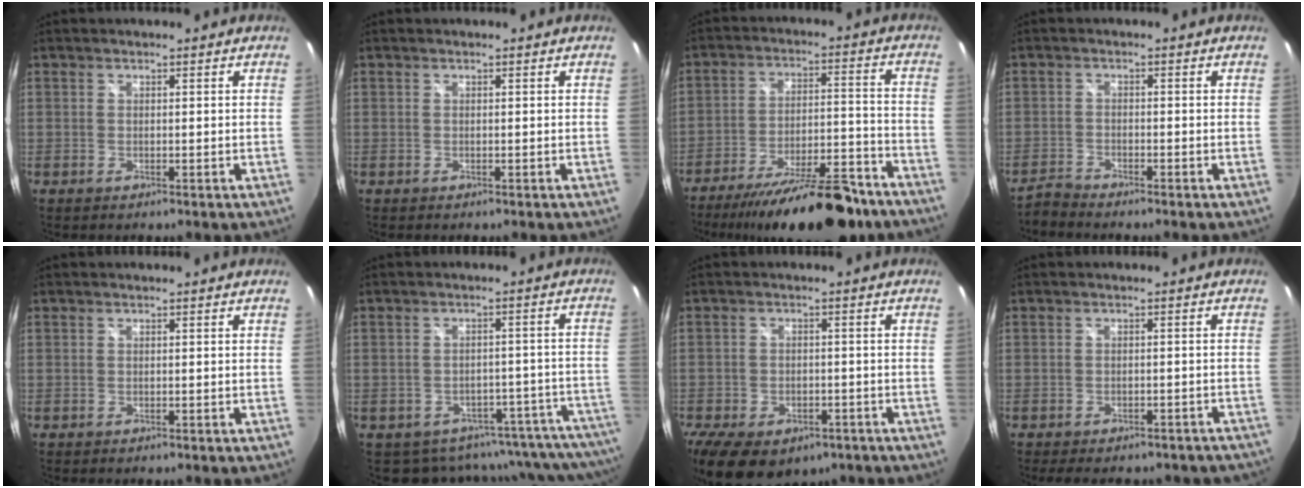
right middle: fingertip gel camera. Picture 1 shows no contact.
{"total": 0.0}
{"total": 21.3, "force": [-17.4, 5.2, 11.1], "torque": [-0.187, -0.017, -0.252]}
{"total": 2.6, "force": [-2.6, 0.0, 0.1], "torque": [-0.009, -0.005, -0.059]}
{"total": 1.1, "force": [-1.0, 0.3, 0.4], "torque": [-0.011, -0.006, -0.015]}
{"total": 16.2, "force": [-14.4, 6.0, 4.2], "torque": [-0.031, 0.012, -0.180]}
{"total": 16.6, "force": [-10.3, 9.6, 8.9], "torque": [-0.207, -0.030, -0.150]}
{"total": 15.2, "force": [-12.9, 5.1, 6.1], "torque": [-0.118, -0.009, -0.147]}